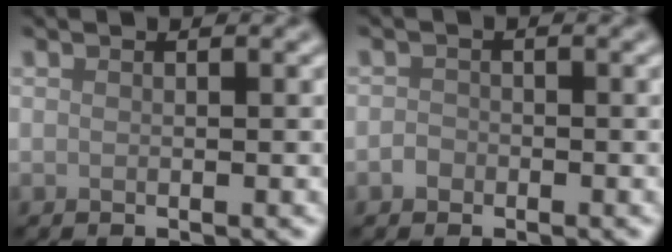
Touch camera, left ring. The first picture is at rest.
{"total": 1.0, "force": [-0.5, 0.8, 0.2], "torque": [0.000, 0.001, -0.012]}